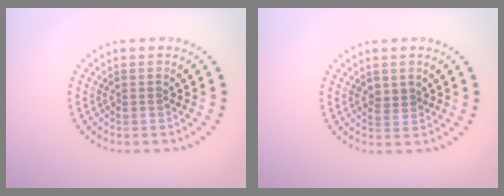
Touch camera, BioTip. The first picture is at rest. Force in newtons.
{"total": 1.2, "press": 1.1, "slide": 0.4}